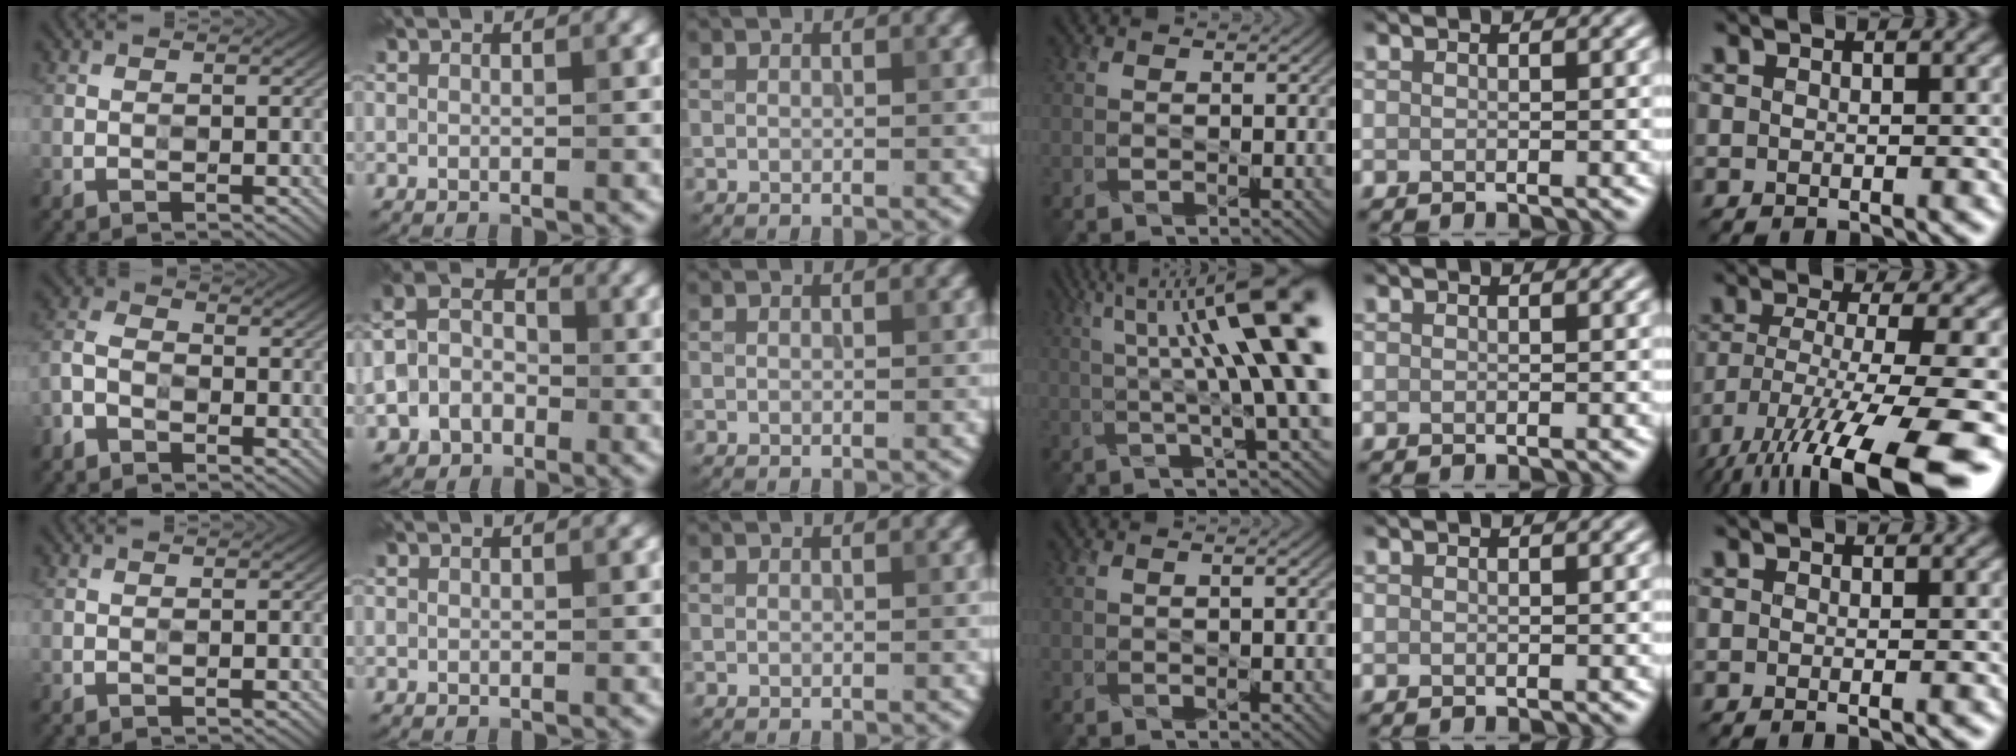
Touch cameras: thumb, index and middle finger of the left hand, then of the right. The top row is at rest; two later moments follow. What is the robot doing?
{"motion": "wipe", "object": "glass cup"}